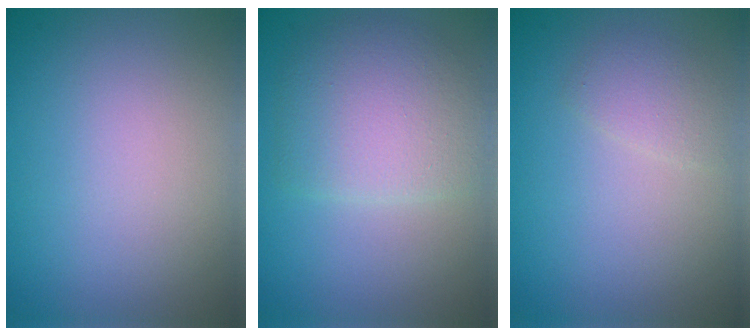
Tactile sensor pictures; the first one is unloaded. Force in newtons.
{"total": 5.0, "press": 5.0, "slide": 0.3}
{"total": 1.6, "press": 1.6, "slide": 0.1}